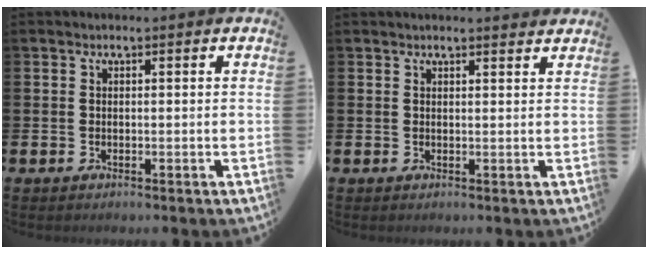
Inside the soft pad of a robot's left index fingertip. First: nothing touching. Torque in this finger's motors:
{"motor_torque": [0.55, -1.58, 0.02, 0.01]}